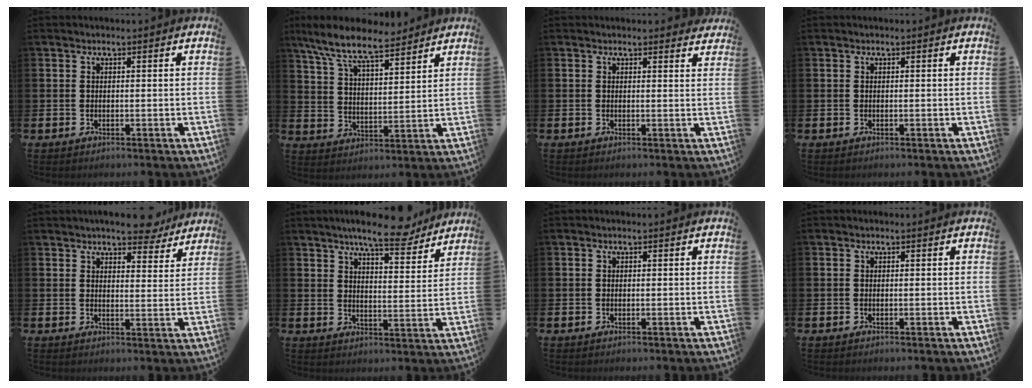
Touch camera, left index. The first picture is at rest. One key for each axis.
{"total": 8.9, "fx": 7.8, "fy": 2.1, "fz": 3.8, "tx": -0.106, "ty": -0.035, "tz": 0.141}
{"total": 1.2, "fx": 1.2, "fy": 0.2, "fz": 0.2, "tx": 0.004, "ty": -0.004, "tz": 0.019}
{"total": 0.0}
{"total": 6.3, "fx": 5.9, "fy": 1.5, "fz": 1.7, "tx": -0.024, "ty": -0.030, "tz": 0.105}
{"total": 8.5, "fx": 7.7, "fy": 1.3, "fz": 3.4, "tx": -0.061, "ty": -0.040, "tz": 0.135}
{"total": 0.0}
{"total": 0.0}